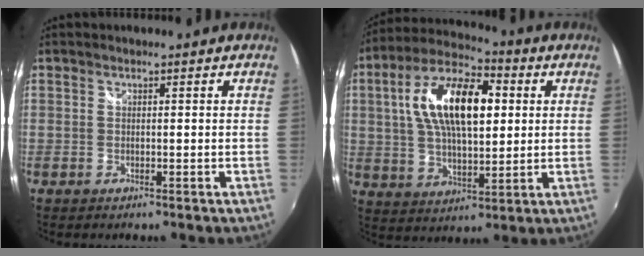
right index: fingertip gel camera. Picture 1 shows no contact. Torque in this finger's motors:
{"motor_torque": [1.03, -0.28, 0.62, 0.13]}